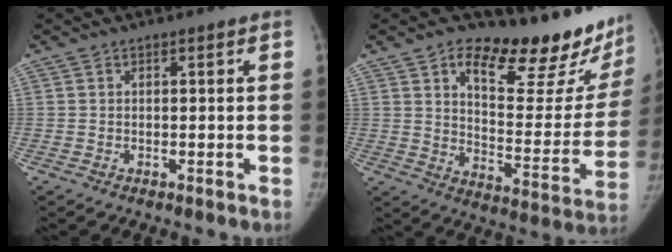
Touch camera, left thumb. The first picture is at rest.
{"total": 22.6, "force": [16.6, 7.8, 13.2], "torque": [-0.126, -0.112, 0.229]}